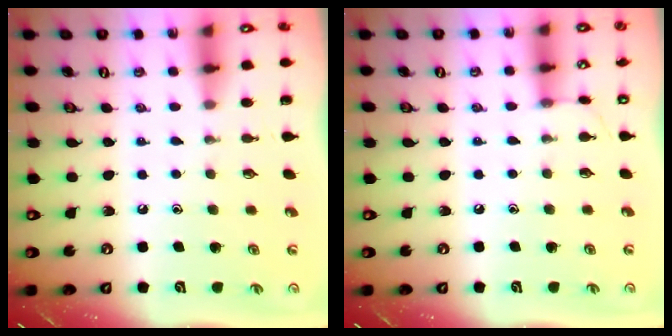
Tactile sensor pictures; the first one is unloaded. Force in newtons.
{"total": 3.8, "press": 3.8, "slide": 0.4}